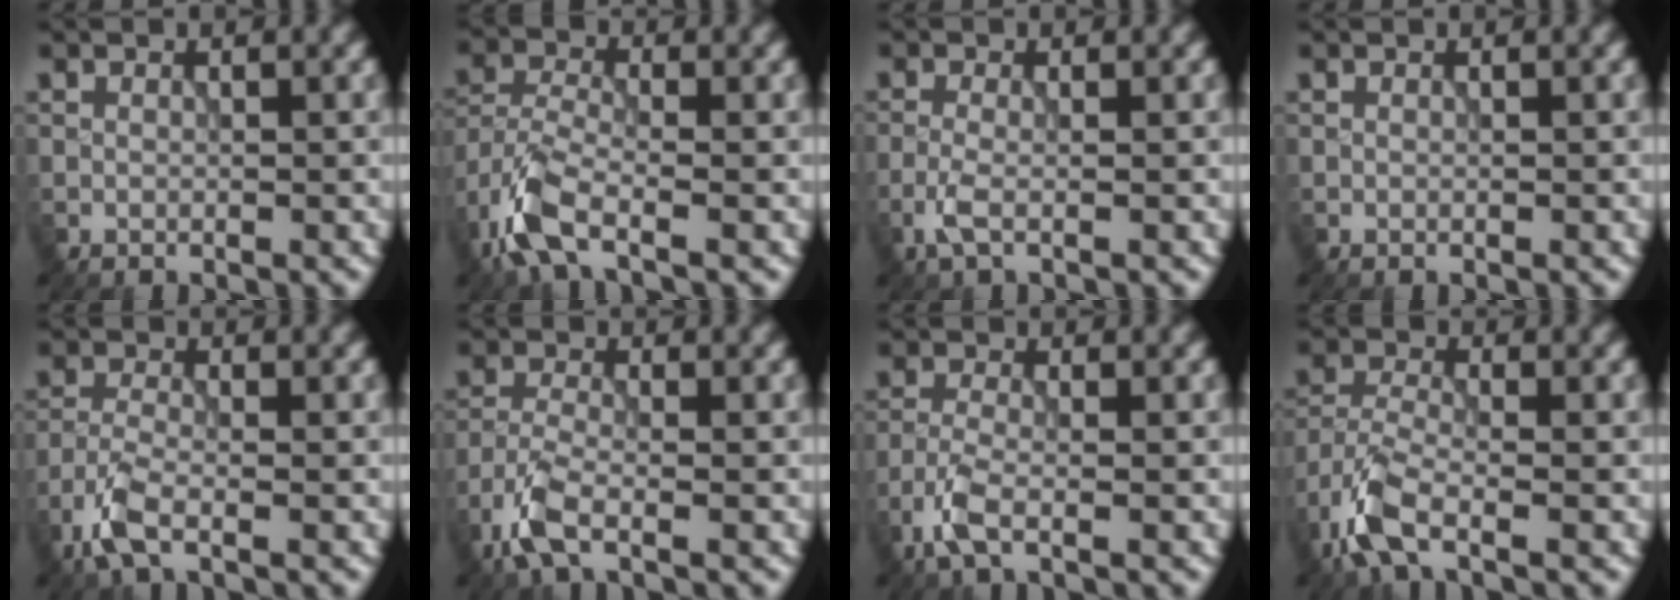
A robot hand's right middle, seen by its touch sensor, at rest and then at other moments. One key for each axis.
{"total": 5.6, "fx": -3.5, "fy": 2.0, "fz": 3.9, "tx": -0.091, "ty": -0.009, "tz": -0.084}
{"total": 2.0, "fx": -0.9, "fy": 0.5, "fz": 1.7, "tx": -0.042, "ty": 0.000, "tz": -0.026}
{"total": 0.0}
{"total": 3.4, "fx": -2.2, "fy": 1.0, "fz": 2.4, "tx": -0.062, "ty": -0.004, "tz": -0.056}
{"total": 3.8, "fx": -2.4, "fy": 1.2, "fz": 2.6, "tx": -0.066, "ty": -0.007, "tz": -0.062}
{"total": 2.9, "fx": -1.7, "fy": 0.8, "fz": 2.2, "tx": -0.055, "ty": -0.002, "tz": -0.046}
{"total": 5.0, "fx": -3.2, "fy": 1.7, "fz": 3.5, "tx": -0.084, "ty": -0.009, "tz": -0.079}